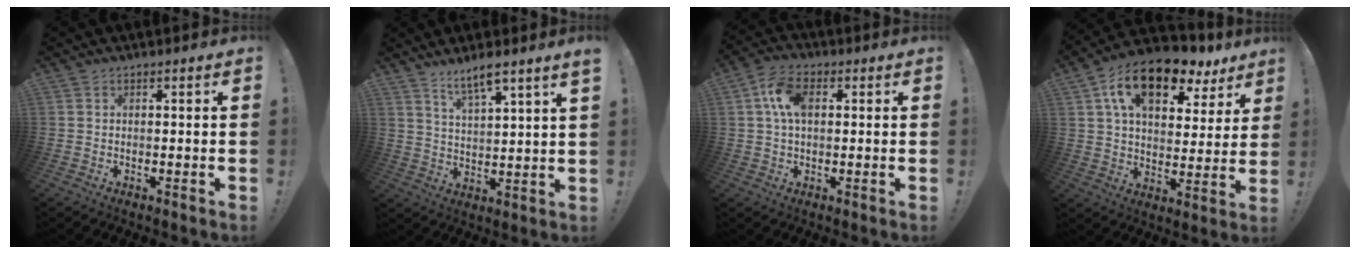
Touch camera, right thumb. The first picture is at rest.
{"total": 7.5, "force": [6.1, 0.3, 4.4], "torque": [-0.070, -0.040, 0.104]}
{"total": 9.3, "force": [2.1, 5.8, 6.9], "torque": [-0.130, 0.008, 0.038]}
{"total": 17.1, "force": [9.8, 8.9, 10.8], "torque": [-0.172, -0.052, 0.169]}